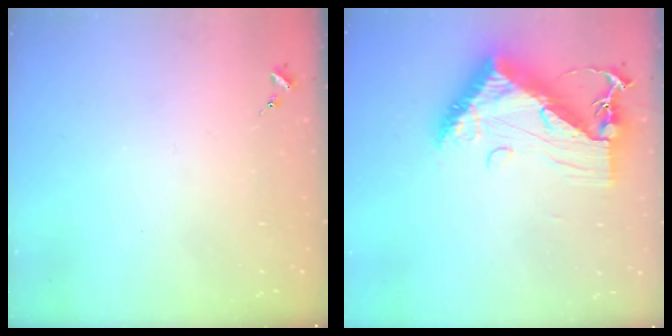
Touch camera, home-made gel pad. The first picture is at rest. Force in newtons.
{"total": 14.1, "press": 14.0, "slide": 1.3}